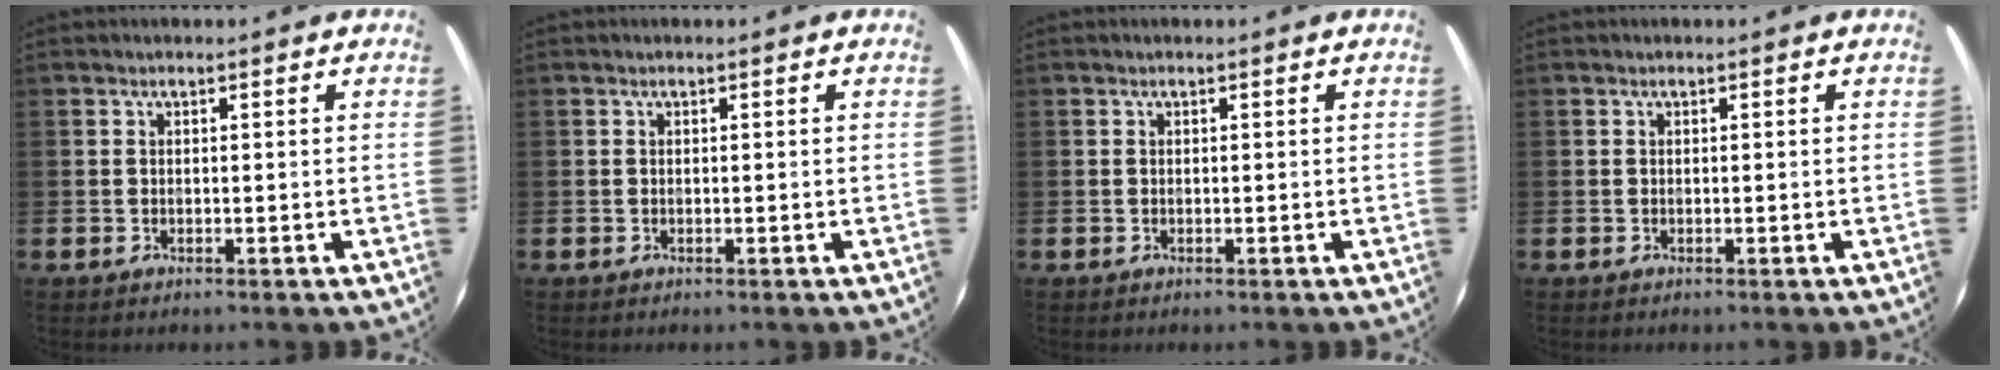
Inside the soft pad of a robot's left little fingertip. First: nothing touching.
{"total": 0.0}
{"total": 0.0}
{"total": 0.0}